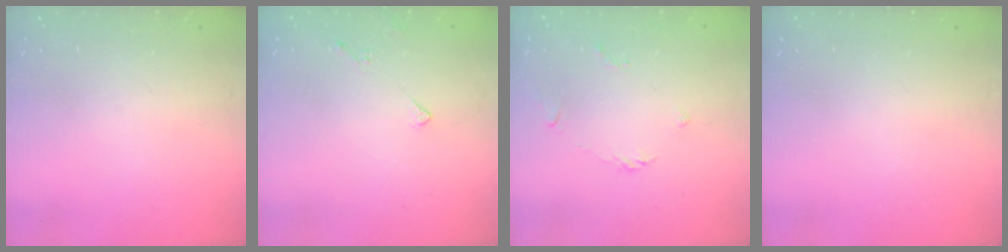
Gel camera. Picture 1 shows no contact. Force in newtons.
{"total": 2.8, "press": 2.8, "slide": 0.5}
{"total": 2.8, "press": 2.7, "slide": 0.7}
{"total": 0.0}